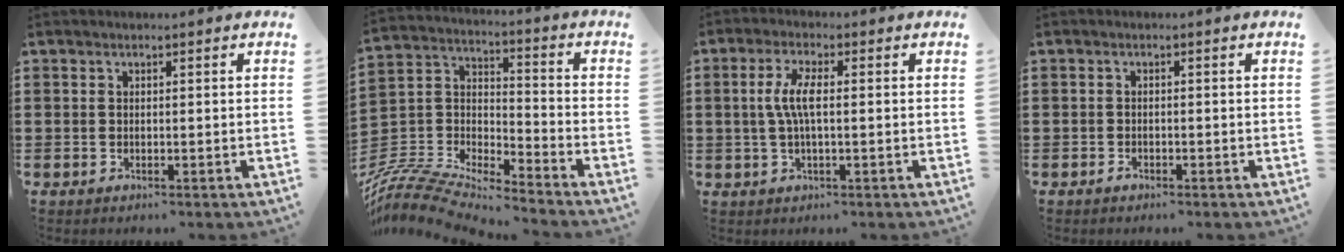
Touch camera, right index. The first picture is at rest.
{"total": 7.7, "force": [-7.4, 0.8, 1.8], "torque": [-0.060, -0.012, -0.157]}
{"total": 4.8, "force": [-0.1, 1.3, 4.6], "torque": [-0.099, 0.000, -0.009]}
{"total": 0.8, "force": [-0.7, 0.3, 0.3], "torque": [-0.007, -0.003, -0.014]}